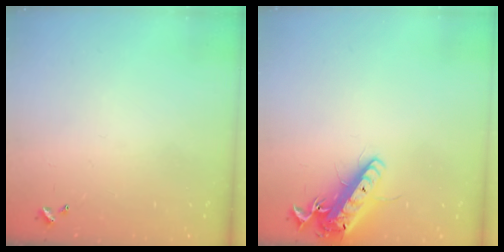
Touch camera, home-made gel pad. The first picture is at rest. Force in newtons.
{"total": 15.0, "press": 14.7, "slide": 3.1}